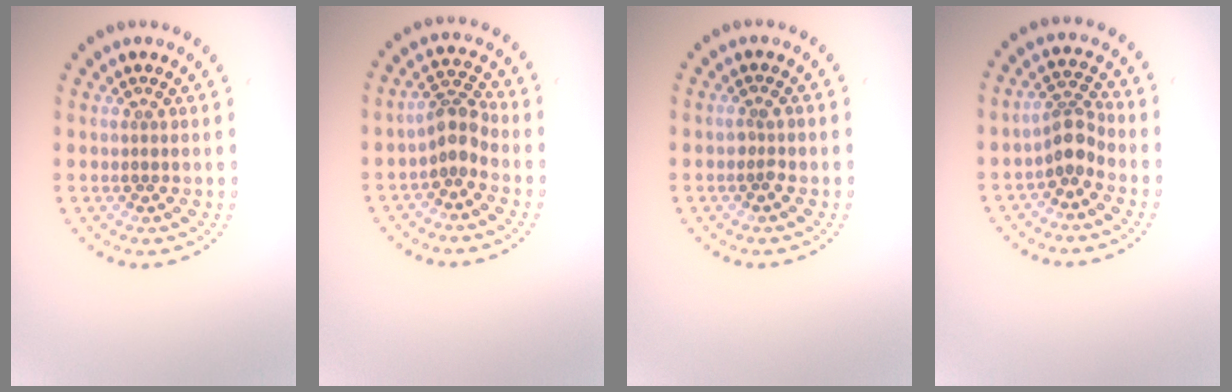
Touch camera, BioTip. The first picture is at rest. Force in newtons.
{"total": 2.6, "press": 2.0, "slide": 1.7}
{"total": 0.6, "press": 0.6, "slide": 0.2}
{"total": 2.7, "press": 2.0, "slide": 1.7}